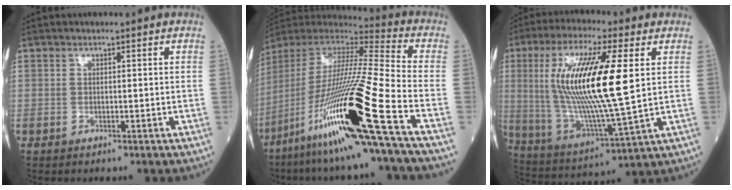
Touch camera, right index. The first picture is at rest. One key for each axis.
{"total": 26.2, "fx": -12.4, "fy": -0.9, "fz": 23.0, "tx": -0.449, "ty": -0.056, "tz": -0.237}
{"total": 19.3, "fx": 3.6, "fy": 2.2, "fz": 18.8, "tx": -0.384, "ty": -0.005, "tz": 0.064}